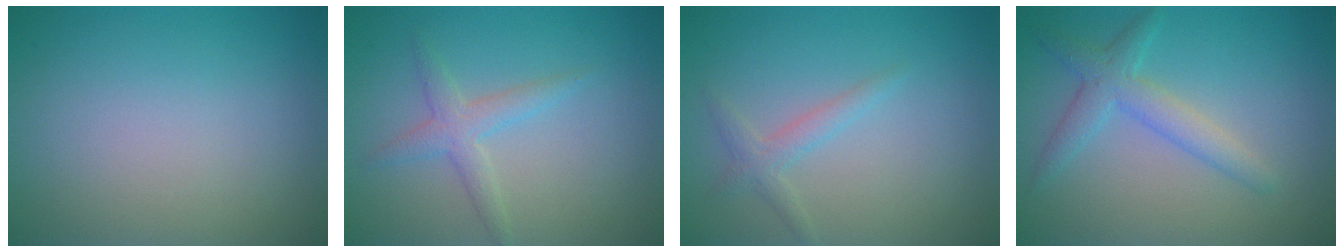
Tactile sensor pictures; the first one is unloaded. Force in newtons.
{"total": 2.2, "press": 2.2, "slide": 0.1}
{"total": 1.7, "press": 1.7, "slide": 0.0}
{"total": 2.9, "press": 2.9, "slide": 0.1}